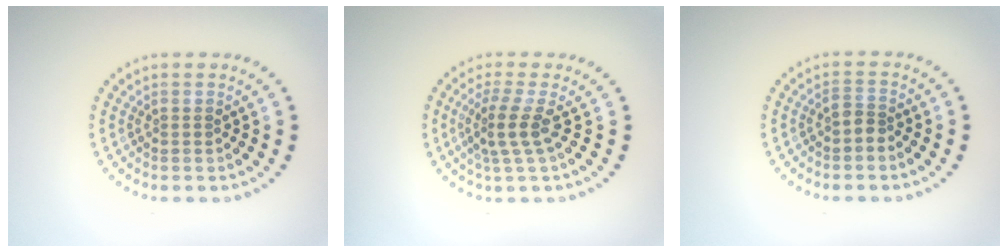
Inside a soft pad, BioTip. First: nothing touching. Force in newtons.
{"total": 2.6, "press": 1.9, "slide": 1.9}
{"total": 1.5, "press": 1.2, "slide": 0.9}